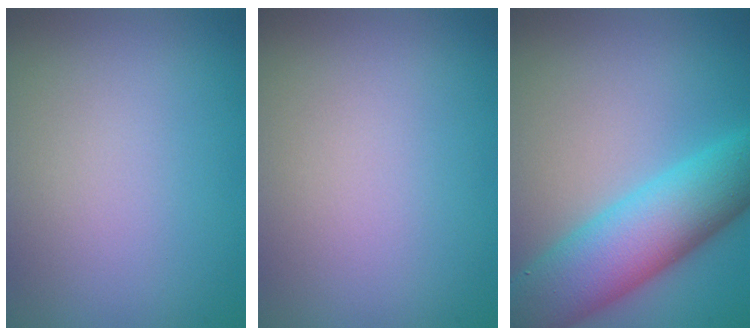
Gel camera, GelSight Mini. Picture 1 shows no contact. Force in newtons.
{"total": 0.0}
{"total": 9.7, "press": 9.7, "slide": 0.3}